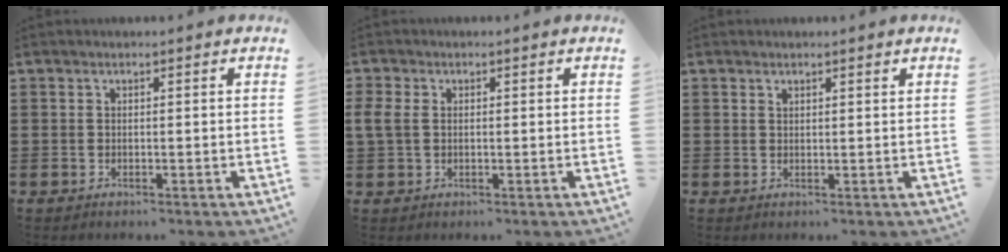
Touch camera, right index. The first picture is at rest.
{"total": 2.5, "force": [0.3, 1.8, 1.7], "torque": [-0.053, 0.003, -0.001]}
{"total": 0.8, "force": [0.6, 0.3, 0.4], "torque": [-0.009, 0.001, 0.011]}